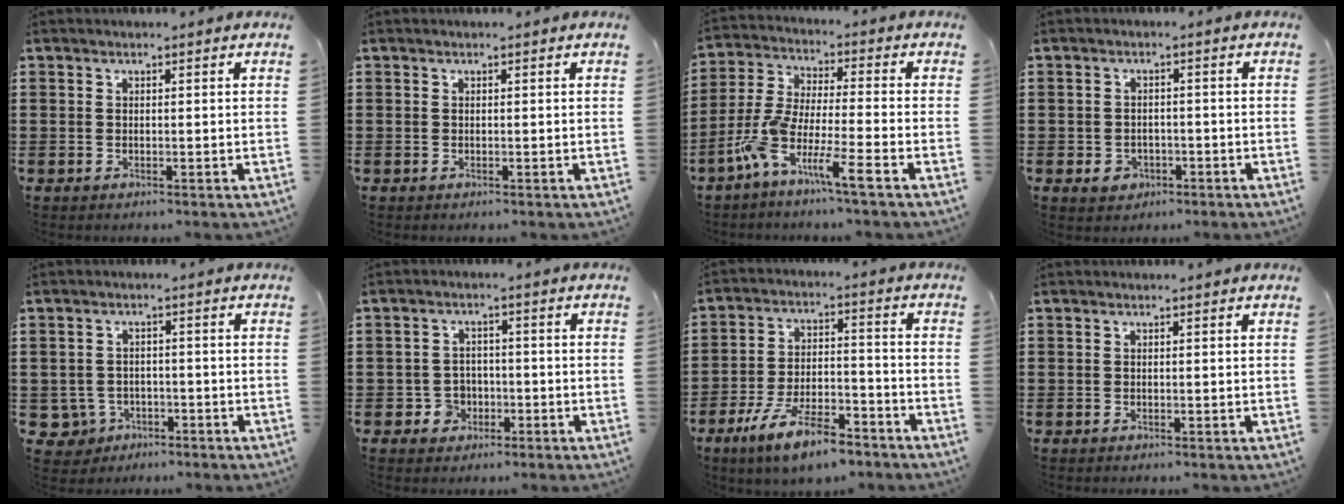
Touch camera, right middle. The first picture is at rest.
{"total": 0.0}
{"total": 8.5, "force": [-6.1, 0.3, 5.9], "torque": [-0.147, -0.021, -0.127]}
{"total": 2.1, "force": [-1.2, 1.5, 0.7], "torque": [-0.018, 0.001, -0.025]}
{"total": 3.1, "force": [-1.9, 2.2, 0.8], "torque": [-0.039, -0.001, -0.044]}
{"total": 3.3, "force": [-1.5, 2.8, 1.0], "torque": [-0.027, 0.004, -0.033]}
{"total": 10.2, "force": [-7.5, 2.6, 6.3], "torque": [-0.124, 0.017, -0.142]}
{"total": 0.0}